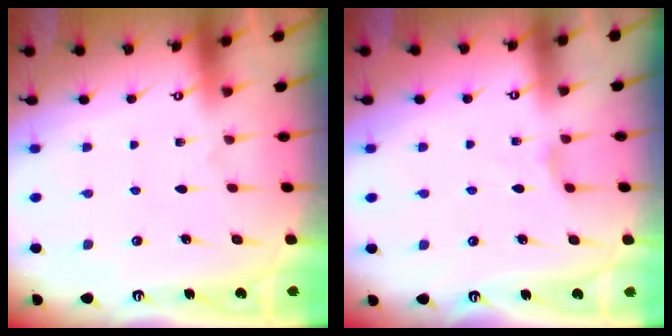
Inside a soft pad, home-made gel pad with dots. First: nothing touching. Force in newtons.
{"total": 2.2, "press": 2.2, "slide": 0.4}